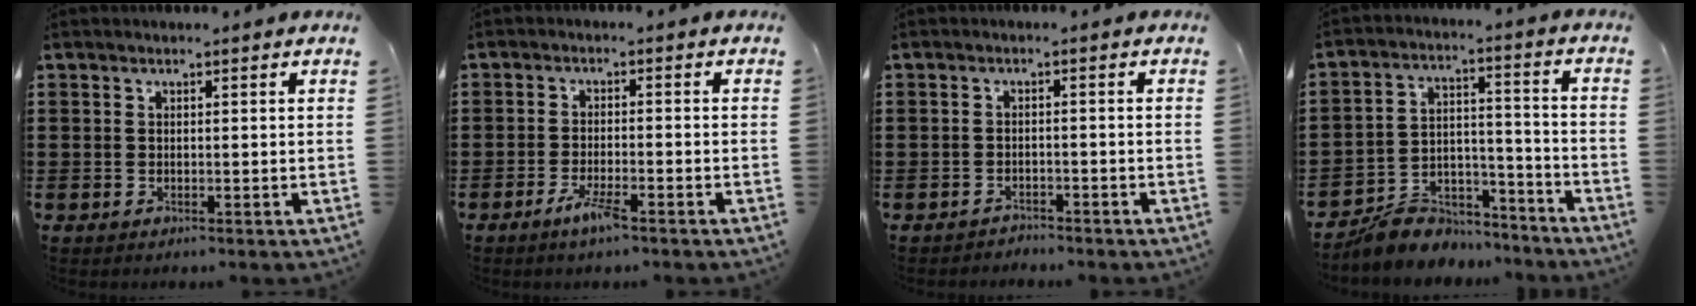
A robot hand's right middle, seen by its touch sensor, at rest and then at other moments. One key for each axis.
{"total": 3.7, "fx": -2.3, "fy": 0.5, "fz": 2.8, "tx": -0.059, "ty": -0.004, "tz": -0.045}
{"total": 1.7, "fx": -1.6, "fy": 0.2, "fz": -0.1, "tx": -0.005, "ty": 0.001, "tz": -0.037}
{"total": 6.9, "fx": -6.5, "fy": 2.2, "fz": 0.6, "tx": -0.011, "ty": 0.022, "tz": -0.128}